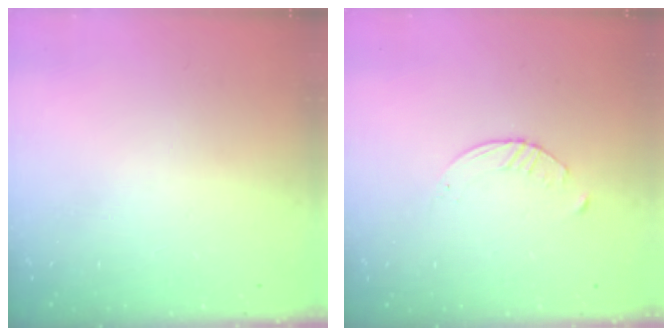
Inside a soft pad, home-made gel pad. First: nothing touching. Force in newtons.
{"total": 2.0, "press": 2.0, "slide": 0.3}